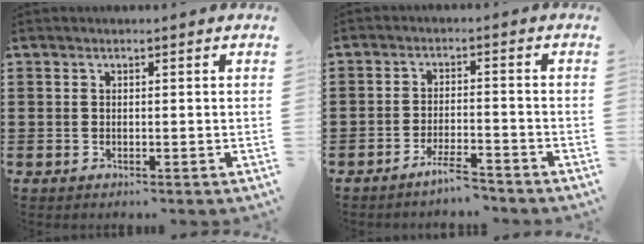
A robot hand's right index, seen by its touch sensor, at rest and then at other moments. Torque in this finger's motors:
{"motor_torque": [0.16, 0.70, -0.14, -0.08]}